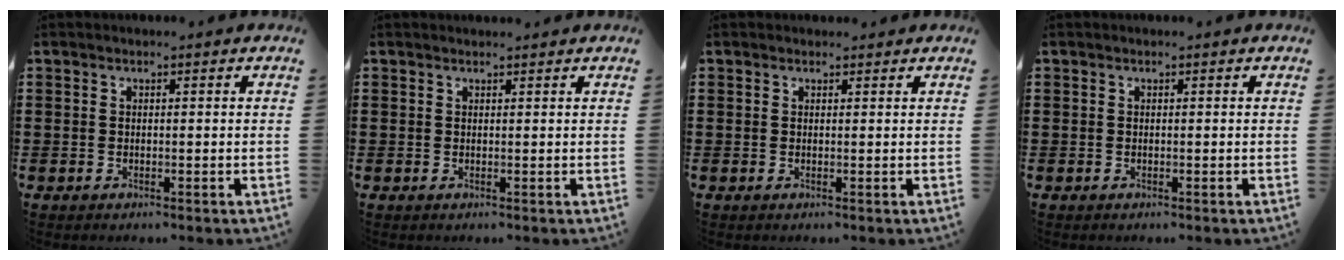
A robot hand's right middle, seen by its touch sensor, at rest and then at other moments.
{"total": 0.6, "force": [0.6, 0.0, -0.1], "torque": [0.000, -0.002, 0.012]}
{"total": 0.6, "force": [0.5, 0.2, -0.1], "torque": [0.007, -0.004, 0.010]}
{"total": 0.0}